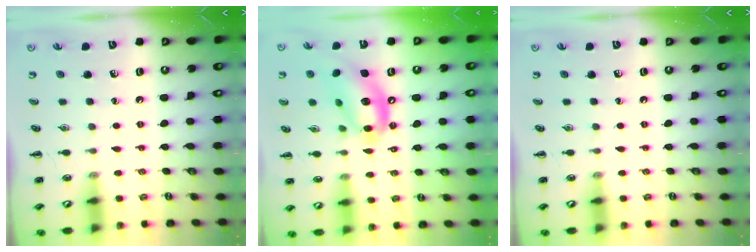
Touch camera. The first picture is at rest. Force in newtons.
{"total": 15.1, "press": 14.5, "slide": 4.1}
{"total": 0.0}